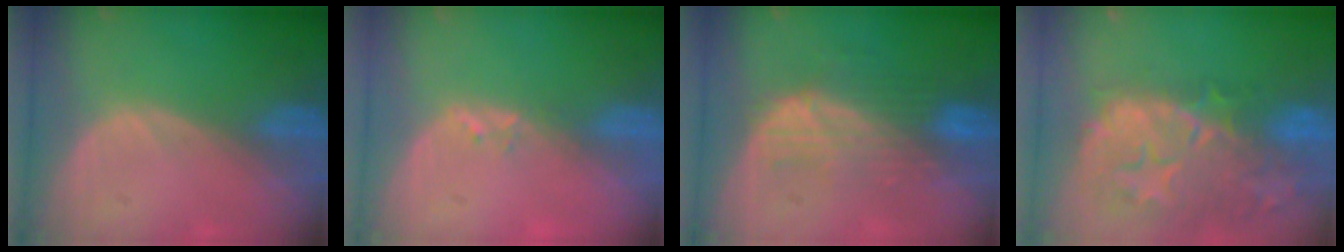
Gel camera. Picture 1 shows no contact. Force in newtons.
{"total": 1.4, "press": 1.3, "slide": 0.7}
{"total": 7.3, "press": 7.3, "slide": 0.6}
{"total": 14.5, "press": 11.8, "slide": 8.5}